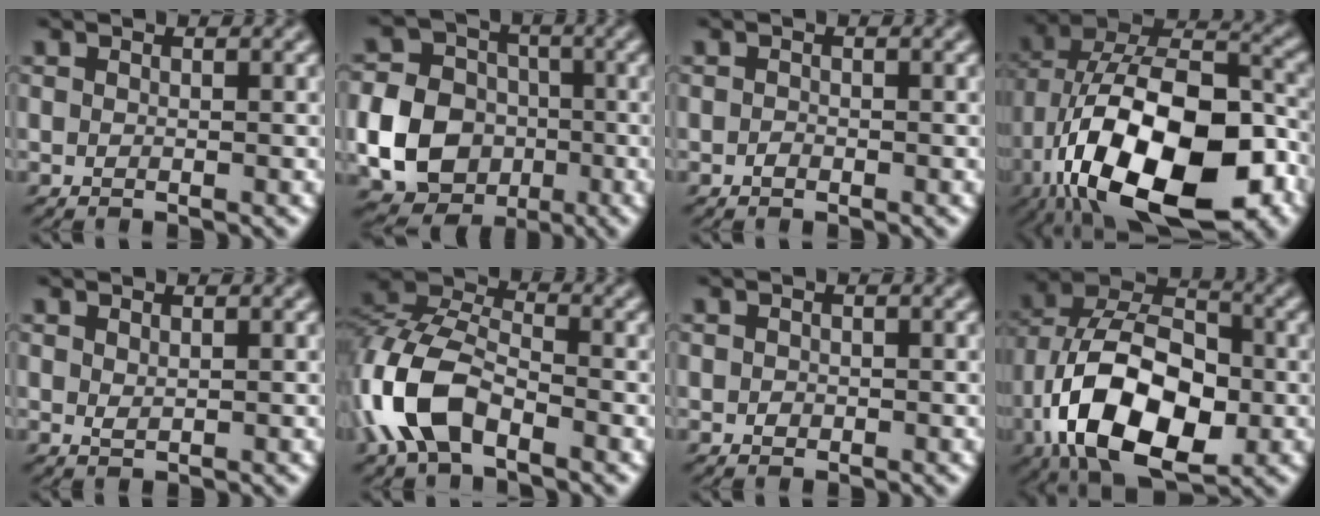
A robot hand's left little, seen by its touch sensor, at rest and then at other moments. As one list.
[{"total": 10.5, "force": [-2.4, 8.9, 4.9], "torque": [-0.091, -0.027, -0.065]}, {"total": 0.6, "force": [-0.4, 0.3, 0.3], "torque": [-0.007, 0.000, -0.010]}, {"total": 17.8, "force": [-7.6, 8.4, 13.7], "torque": [-0.228, -0.003, -0.131]}, {"total": 0.6, "force": [0.2, 0.3, 0.5], "torque": [-0.015, -0.002, 0.009]}, {"total": 8.0, "force": [-3.9, 4.0, 5.7], "torque": [-0.131, 0.014, -0.089]}, {"total": 0.6, "force": [-0.1, 0.5, 0.3], "torque": [-0.004, -0.001, -0.005]}, {"total": 13.5, "force": [-4.6, 7.5, 10.3], "torque": [-0.185, 0.000, -0.093]}]